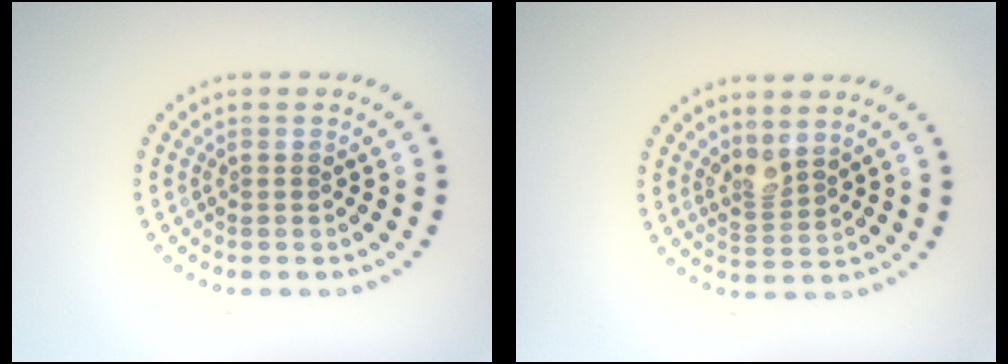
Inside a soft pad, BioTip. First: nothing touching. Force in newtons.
{"total": 2.0, "press": 1.5, "slide": 1.3}